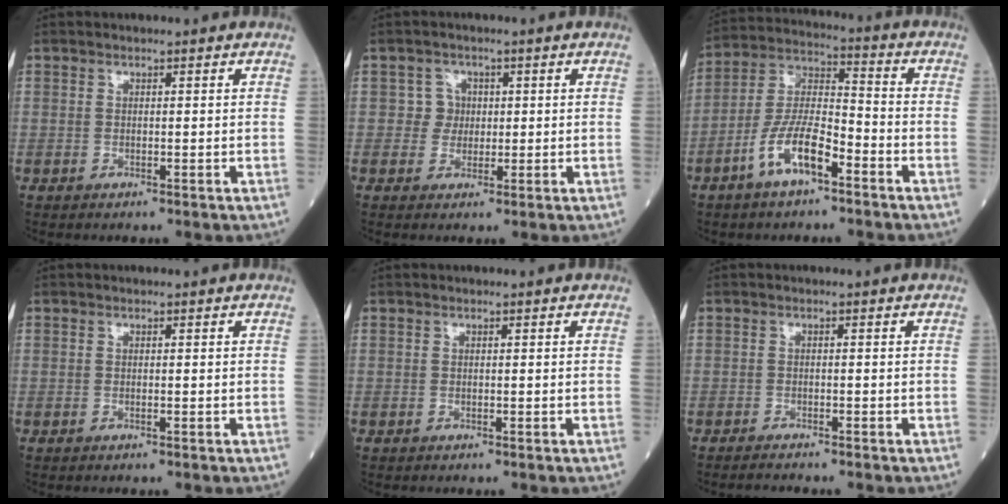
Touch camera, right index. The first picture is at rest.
{"total": 2.6, "force": [0.2, 2.5, -0.1], "torque": [0.013, 0.006, -0.002]}
{"total": 10.1, "force": [-5.3, 2.9, 8.1], "torque": [-0.173, 0.007, -0.102]}
{"total": 0.0}
{"total": 0.0}
{"total": 1.4, "force": [-1.3, -0.1, 0.2], "torque": [-0.010, -0.005, -0.022]}